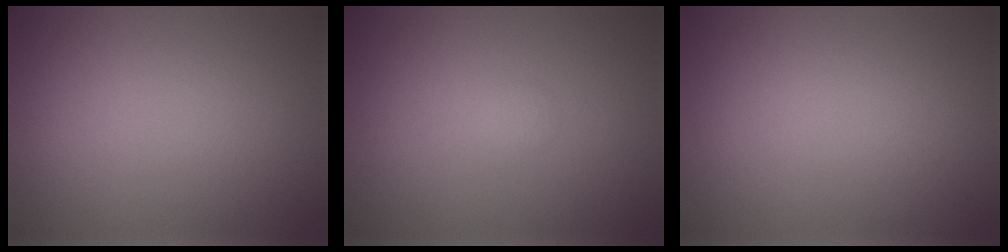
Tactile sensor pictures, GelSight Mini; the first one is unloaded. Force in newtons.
{"total": 0.5, "press": 0.5, "slide": 0.0}
{"total": 0.0}